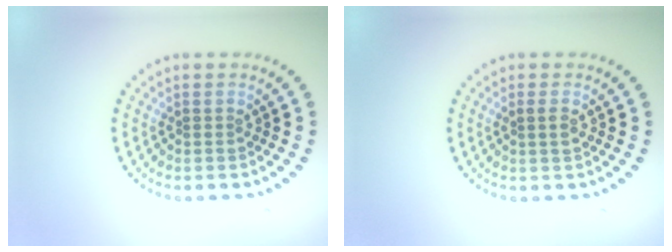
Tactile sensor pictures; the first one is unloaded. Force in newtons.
{"total": 0.9, "press": 0.9, "slide": 0.2}